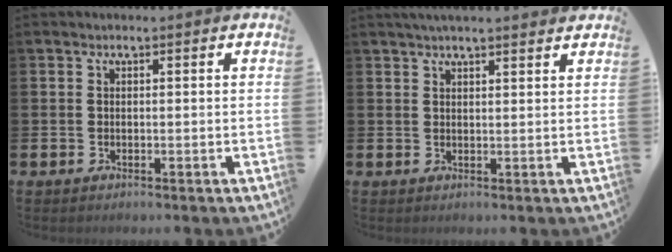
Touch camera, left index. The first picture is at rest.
{"total": 2.7, "force": [2.5, 0.1, 0.9], "torque": [-0.017, -0.006, 0.044]}